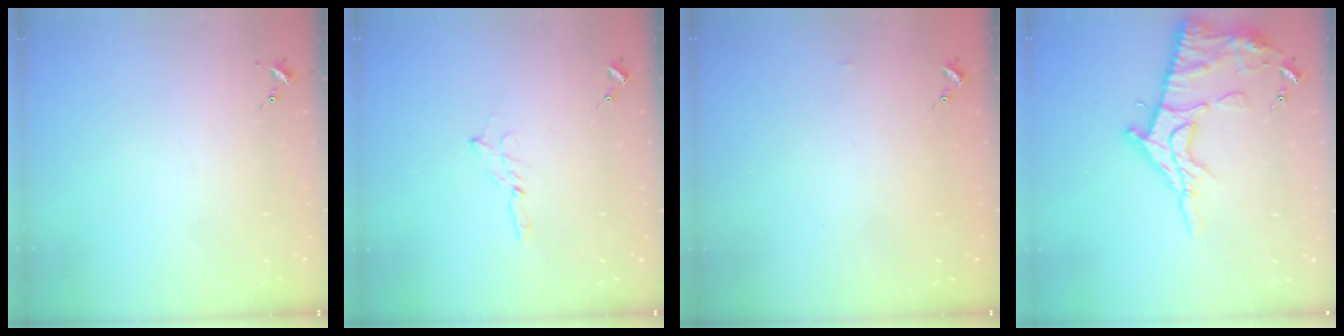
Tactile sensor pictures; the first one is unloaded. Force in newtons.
{"total": 2.0, "press": 2.0, "slide": 0.2}
{"total": 3.2, "press": 3.2, "slide": 0.4}
{"total": 16.7, "press": 16.7, "slide": 1.6}